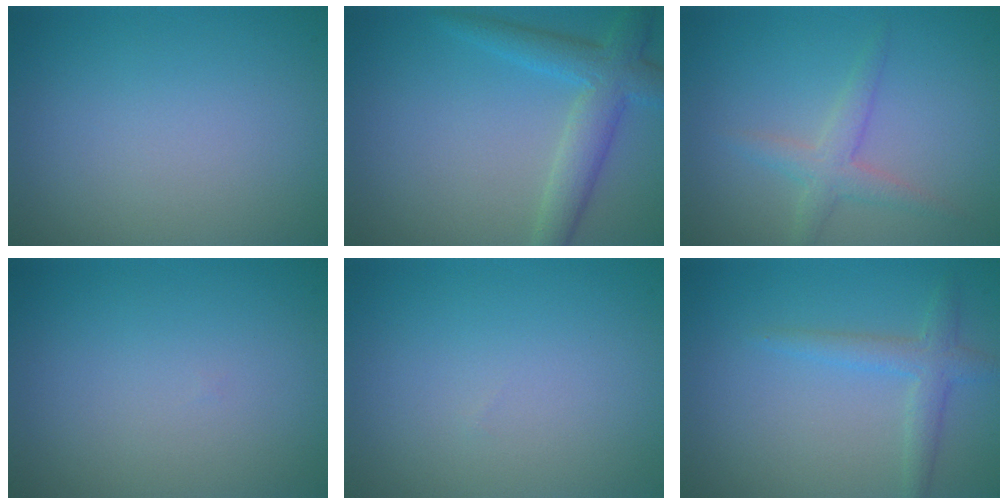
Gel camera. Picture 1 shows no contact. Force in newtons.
{"total": 3.4, "press": 3.4, "slide": 0.1}
{"total": 2.2, "press": 2.2, "slide": 0.1}
{"total": 0.0}
{"total": 0.0}
{"total": 2.3, "press": 2.3, "slide": 0.1}